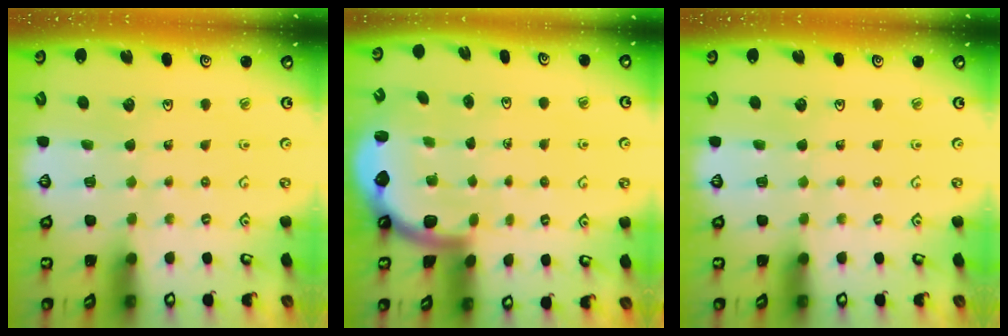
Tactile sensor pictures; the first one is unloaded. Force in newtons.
{"total": 2.2, "press": 2.2, "slide": 0.3}
{"total": 0.0}